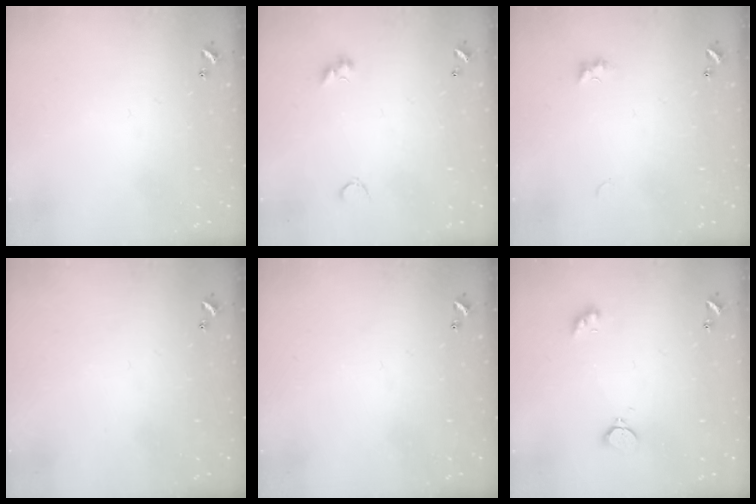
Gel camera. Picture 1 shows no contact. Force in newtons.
{"total": 3.7, "press": 3.7, "slide": 0.7}
{"total": 1.4, "press": 1.3, "slide": 0.5}
{"total": 0.0}
{"total": 0.0}
{"total": 2.8, "press": 2.7, "slide": 0.6}